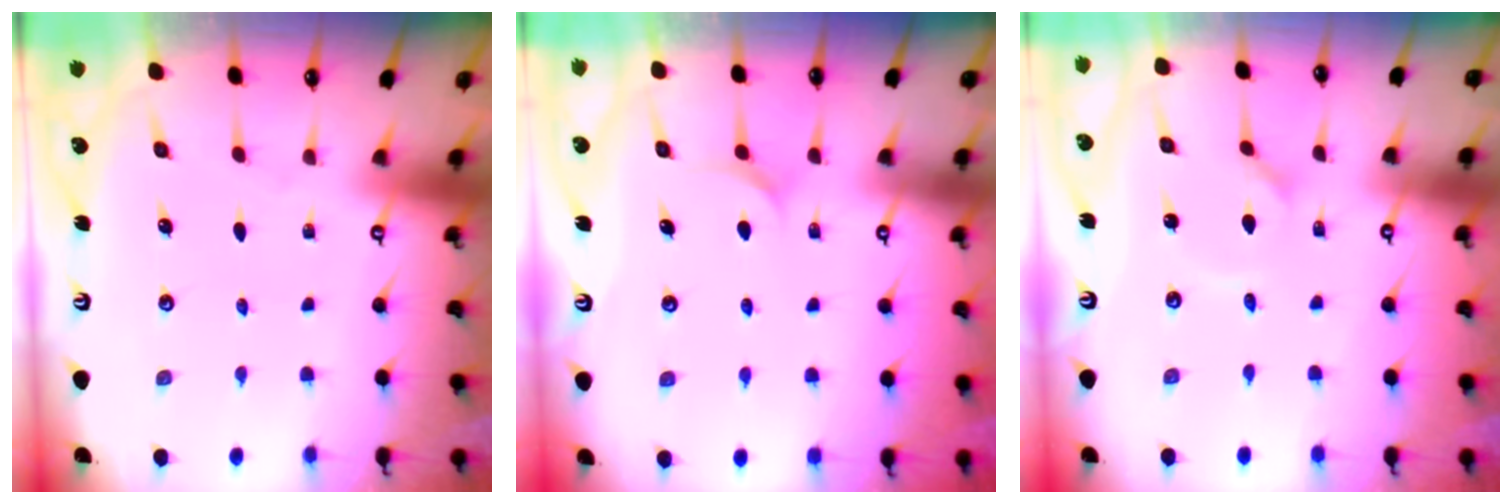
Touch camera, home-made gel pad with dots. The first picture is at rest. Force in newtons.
{"total": 5.8, "press": 5.8, "slide": 0.3}
{"total": 2.9, "press": 2.9, "slide": 0.3}